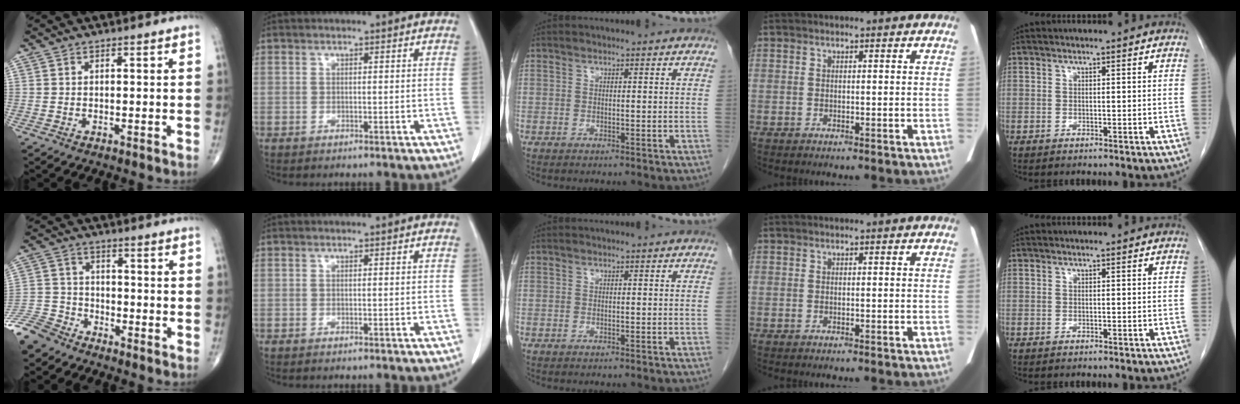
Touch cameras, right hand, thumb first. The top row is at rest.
{"thumb": {"total": 8.5, "force": [-7.1, 4.3, 1.8], "torque": [-0.039, 0.022, -0.149]}}